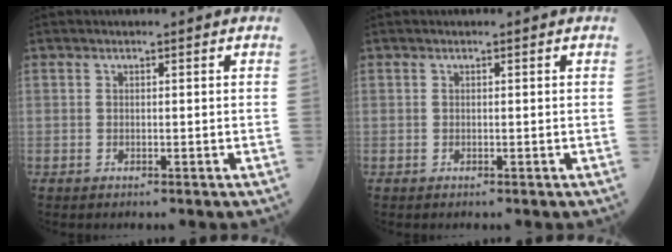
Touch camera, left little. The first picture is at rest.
{"total": 0.0}